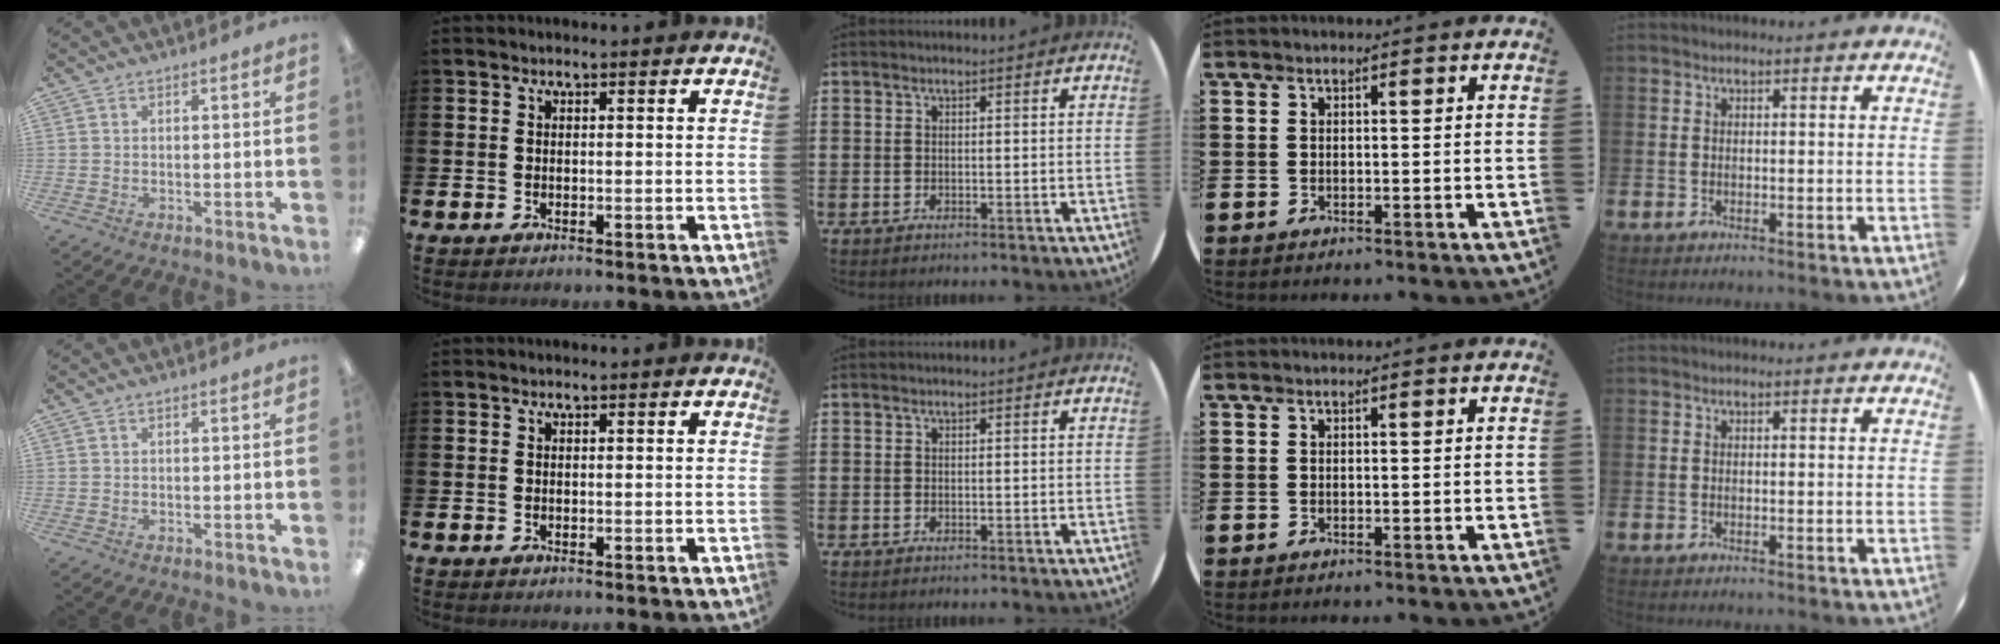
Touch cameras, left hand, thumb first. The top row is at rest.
{}